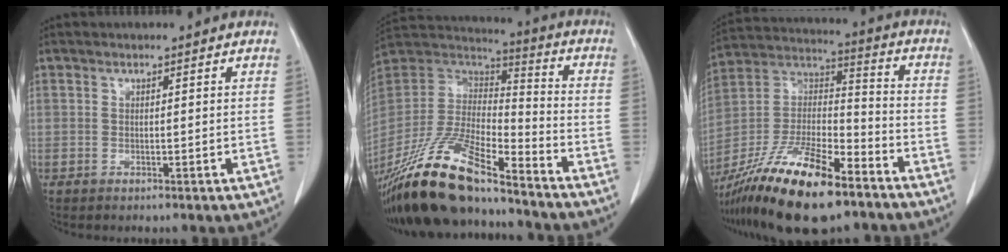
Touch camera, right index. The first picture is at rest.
{"total": 21.9, "force": [-17.2, 4.7, 12.6], "torque": [-0.274, -0.022, -0.323]}
{"total": 20.4, "force": [-14.4, 3.9, 13.9], "torque": [-0.292, -0.018, -0.262]}